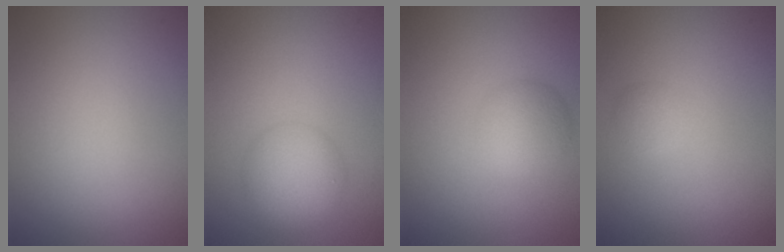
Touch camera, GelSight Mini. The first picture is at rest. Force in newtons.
{"total": 4.0, "press": 4.0, "slide": 0.1}
{"total": 2.6, "press": 2.6, "slide": 0.2}
{"total": 1.1, "press": 1.1, "slide": 0.1}